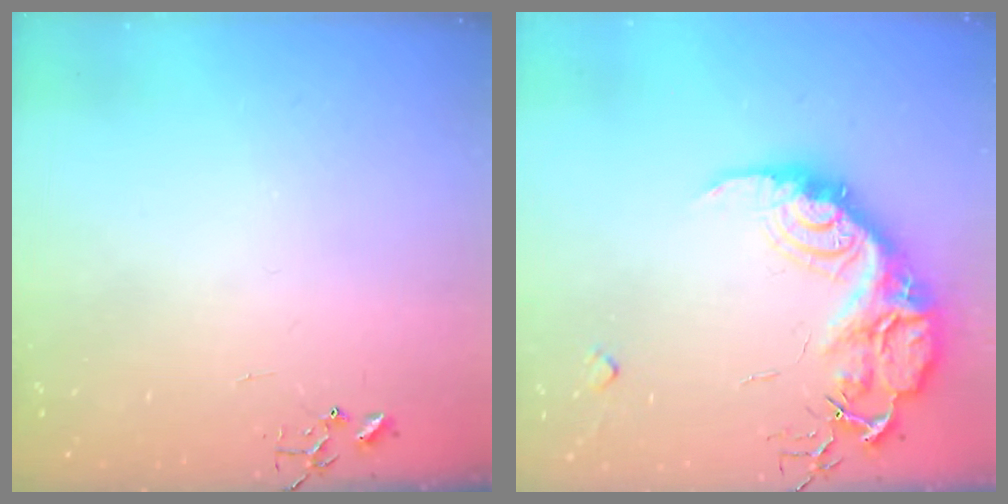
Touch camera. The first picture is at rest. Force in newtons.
{"total": 20.8, "press": 20.8, "slide": 1.1}